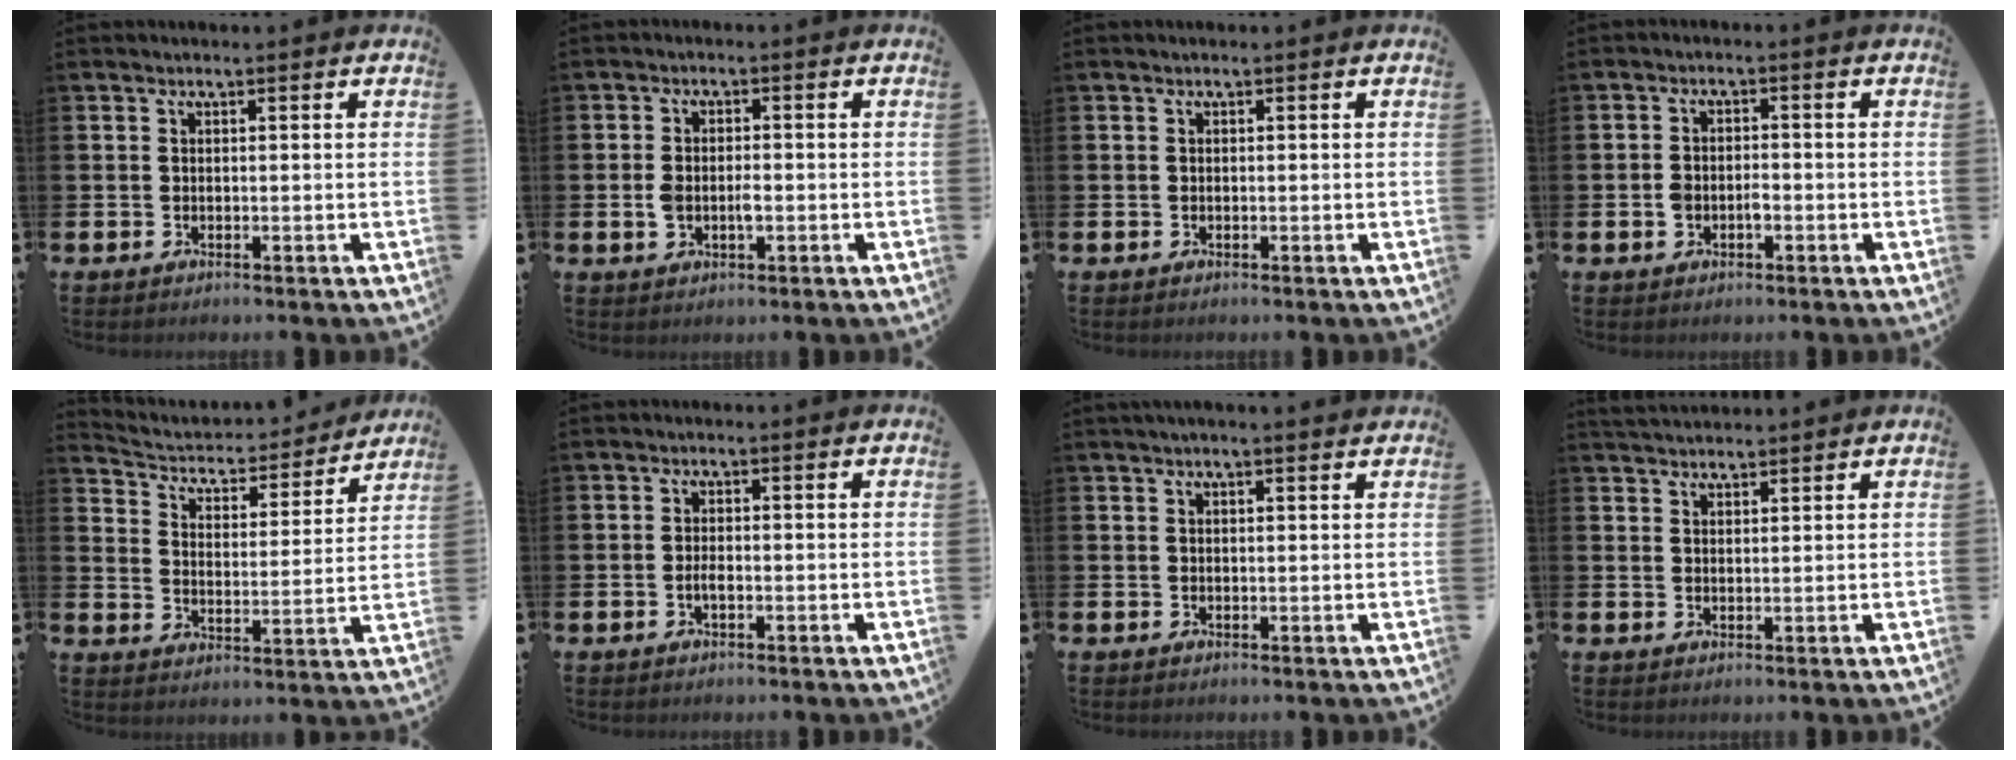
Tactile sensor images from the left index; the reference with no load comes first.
{"total": 2.5, "force": [-0.3, 1.4, 2.0], "torque": [-0.027, -0.001, -0.008]}
{"total": 0.0}
{"total": 2.2, "force": [-0.6, 1.4, 1.5], "torque": [-0.016, -0.001, -0.016]}
{"total": 4.5, "force": [4.2, 1.5, 0.8], "torque": [-0.046, -0.037, 0.064]}
{"total": 1.3, "force": [-0.5, 0.5, 1.1], "torque": [-0.017, -0.002, -0.010]}
{"total": 1.3, "force": [1.2, 0.0, 0.6], "torque": [-0.003, -0.003, 0.019]}
{"total": 2.5, "force": [2.5, 0.5, 0.2], "torque": [0.001, -0.011, 0.044]}